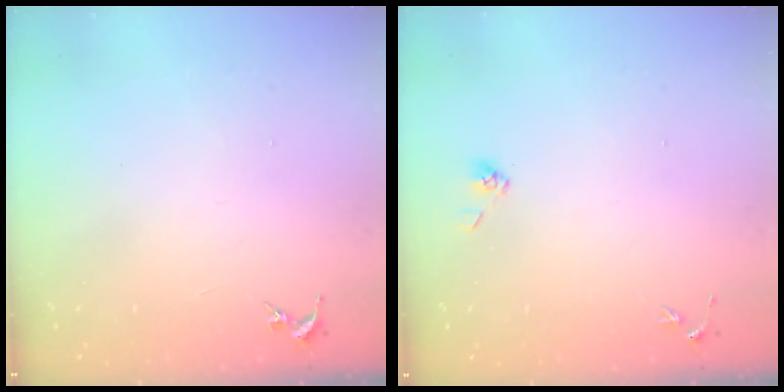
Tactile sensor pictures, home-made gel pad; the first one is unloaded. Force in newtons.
{"total": 3.8, "press": 3.3, "slide": 1.8}